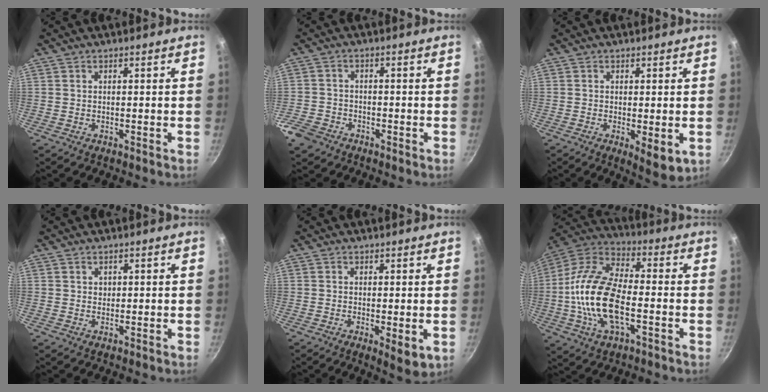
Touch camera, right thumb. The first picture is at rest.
{"total": 4.9, "force": [-3.3, 3.2, 1.5], "torque": [-0.028, 0.013, -0.064]}
{"total": 5.2, "force": [-1.2, 1.7, 4.8], "torque": [-0.070, -0.017, -0.013]}
{"total": 1.0, "force": [0.4, 0.8, 0.3], "torque": [0.004, -0.001, 0.006]}
{"total": 4.1, "force": [-0.9, 1.3, 3.8], "torque": [-0.057, -0.015, -0.011]}
{"total": 19.1, "force": [-3.3, 9.2, 16.4], "torque": [-0.335, 0.027, -0.062]}